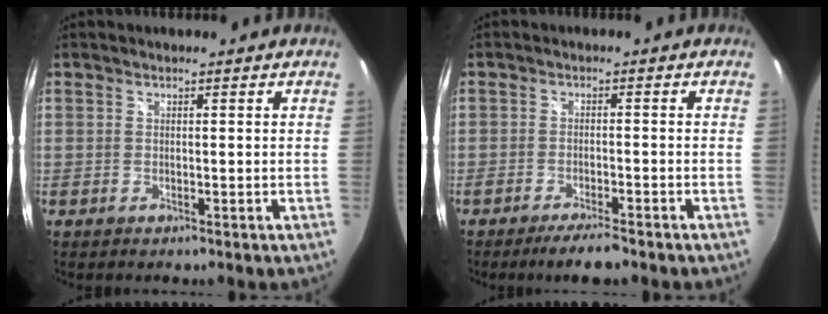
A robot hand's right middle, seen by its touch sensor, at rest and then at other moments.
{"total": 5.0, "force": [-4.1, 0.6, 2.7], "torque": [-0.061, -0.007, -0.071]}